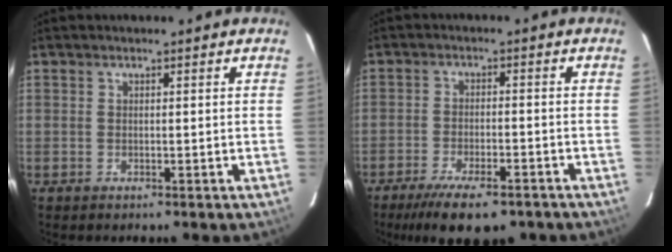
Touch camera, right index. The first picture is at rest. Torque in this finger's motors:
{"motor_torque": [1.18, -0.95, 0.48, 0.12]}